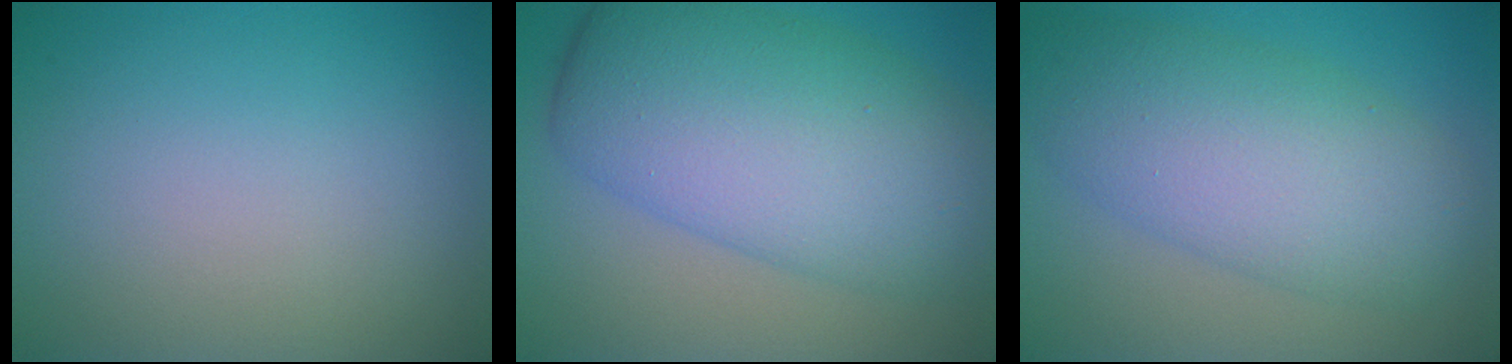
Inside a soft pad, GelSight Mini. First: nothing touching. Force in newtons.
{"total": 11.2, "press": 11.2, "slide": 0.3}
{"total": 8.0, "press": 8.0, "slide": 0.3}